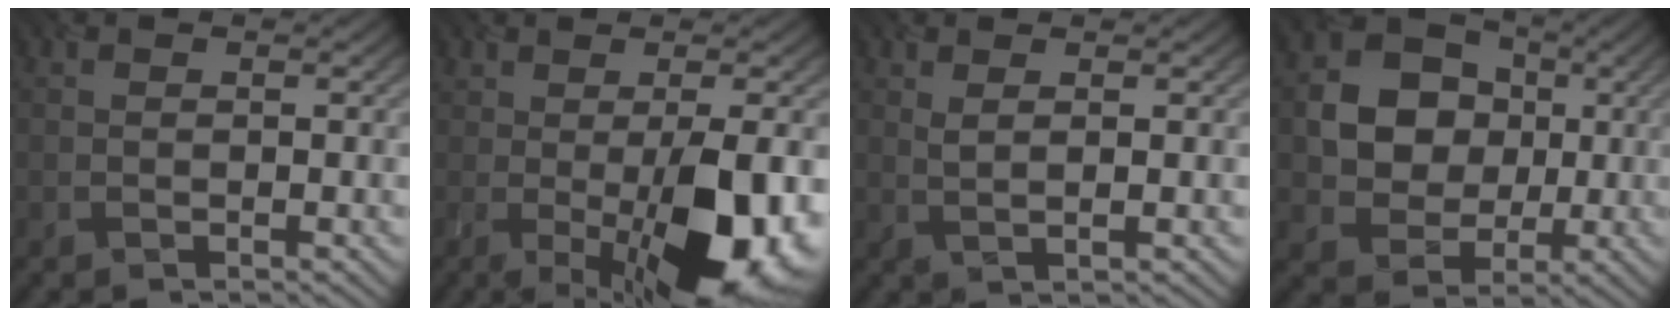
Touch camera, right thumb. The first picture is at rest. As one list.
[{"total": 11.7, "force": [-2.8, 3.8, 10.7], "torque": [-0.161, -0.010, -0.032]}, {"total": 1.5, "force": [0.9, 0.4, 1.2], "torque": [-0.026, 0.002, 0.018]}, {"total": 9.3, "force": [0.8, 8.1, 4.5], "torque": [-0.092, 0.006, 0.005]}]